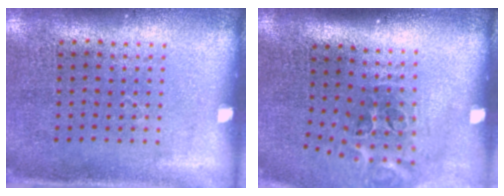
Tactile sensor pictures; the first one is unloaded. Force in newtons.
{"total": 2.1, "press": 1.2, "slide": 1.7}